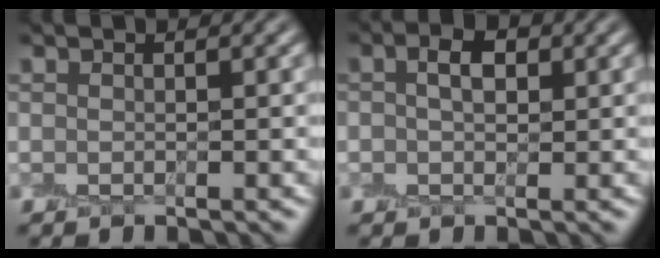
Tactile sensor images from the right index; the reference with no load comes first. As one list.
[{"total": 2.6, "force": [0.6, 1.6, 2.0], "torque": [-0.037, 0.006, 0.006]}]